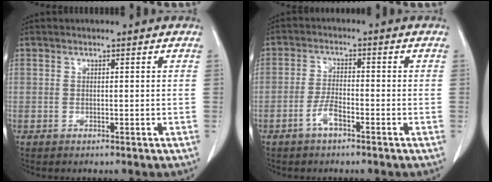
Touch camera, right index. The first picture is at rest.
{"total": 3.5, "force": [-2.1, 0.8, 2.6], "torque": [-0.052, 0.003, -0.042]}